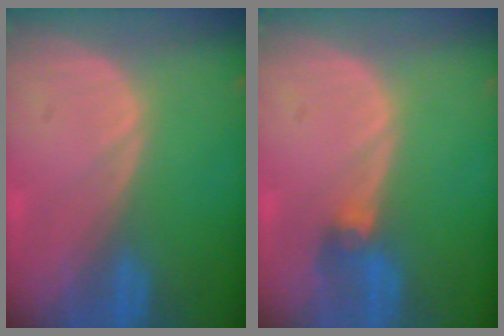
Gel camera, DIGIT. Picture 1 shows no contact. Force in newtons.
{"total": 3.0, "press": 2.7, "slide": 1.4}